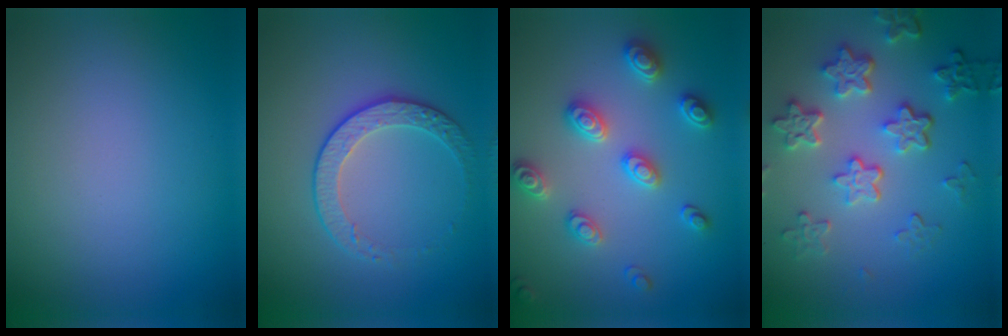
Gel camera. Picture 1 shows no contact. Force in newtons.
{"total": 2.4, "press": 1.9, "slide": 1.5}
{"total": 3.5, "press": 3.5, "slide": 0.5}
{"total": 5.7, "press": 4.3, "slide": 3.7}